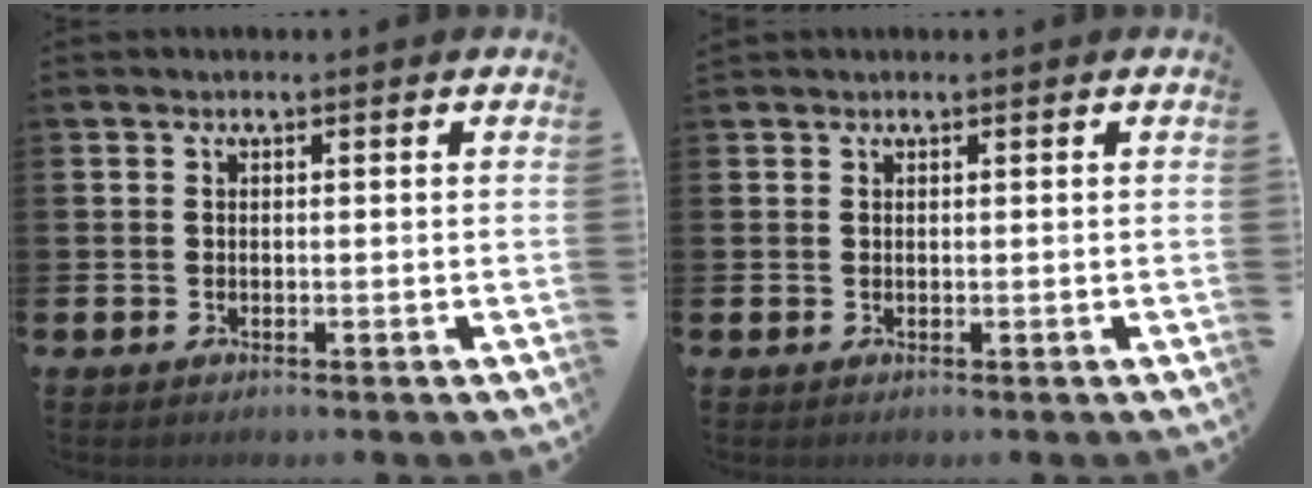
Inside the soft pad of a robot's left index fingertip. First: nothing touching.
{"total": 0.6, "force": [0.6, 0.1, 0.0], "torque": [0.000, 0.002, 0.011]}